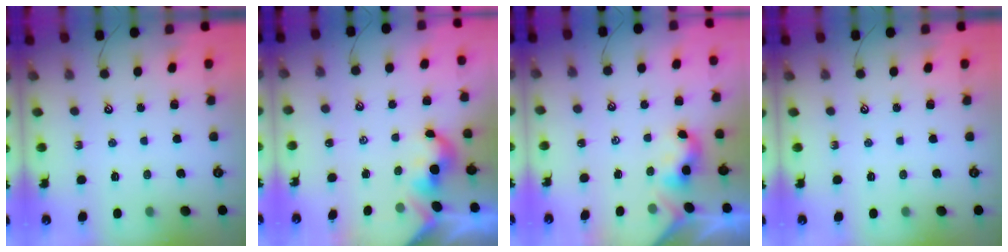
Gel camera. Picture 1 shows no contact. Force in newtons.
{"total": 1.9, "press": 1.9, "slide": 0.2}
{"total": 2.3, "press": 2.3, "slide": 0.2}
{"total": 0.0}